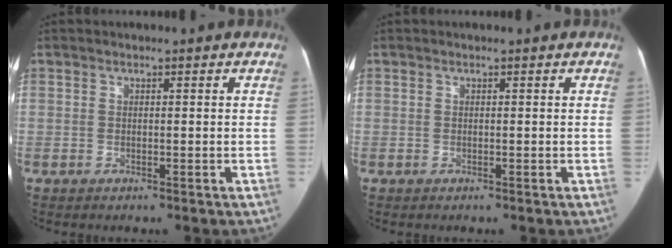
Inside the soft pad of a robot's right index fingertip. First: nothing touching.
{"total": 0.0}